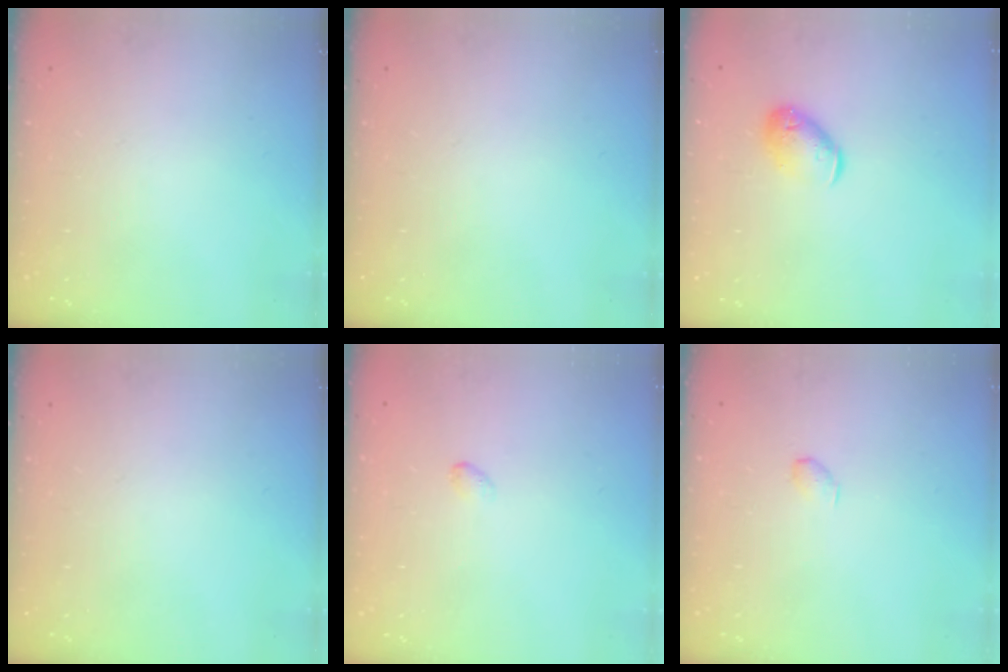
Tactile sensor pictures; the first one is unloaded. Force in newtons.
{"total": 0.0}
{"total": 9.0, "press": 8.9, "slide": 1.3}
{"total": 0.0}
{"total": 2.6, "press": 2.5, "slide": 0.5}
{"total": 3.1, "press": 3.0, "slide": 0.4}